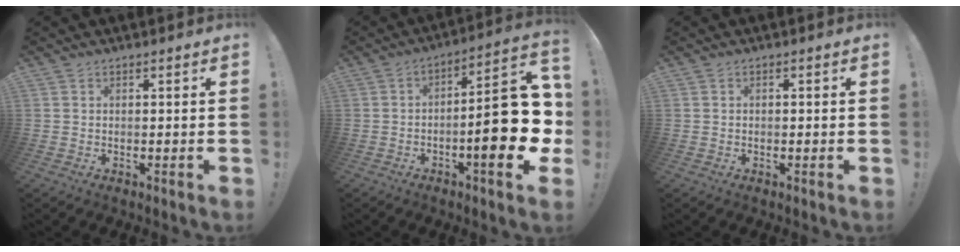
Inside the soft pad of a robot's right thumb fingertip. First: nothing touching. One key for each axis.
{"total": 20.9, "fx": -3.7, "fy": 6.3, "fz": 19.6, "tx": -0.255, "ty": 0.019, "tz": -0.051}
{"total": 0.7, "fx": -0.5, "fy": 0.3, "fz": 0.3, "tx": -0.012, "ty": 0.005, "tz": -0.009}